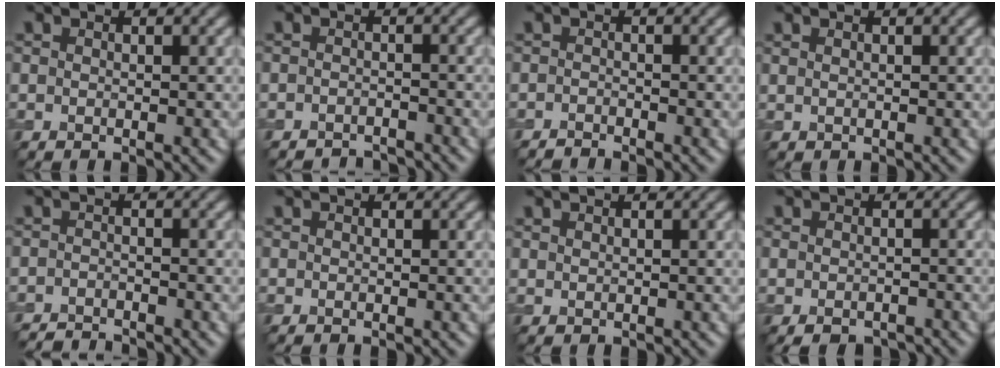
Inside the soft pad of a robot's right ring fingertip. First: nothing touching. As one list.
[{"total": 2.8, "force": [-2.7, 0.6, 0.3], "torque": [0.002, -0.002, -0.045]}, {"total": 1.2, "force": [-1.2, 0.1, 0.2], "torque": [-0.002, -0.003, -0.025]}, {"total": 1.8, "force": [0.8, 1.0, 1.2], "torque": [-0.007, 0.006, -0.003]}, {"total": 2.6, "force": [-2.6, 0.3, 0.4], "torque": [-0.002, -0.005, -0.050]}, {"total": 0.0}, {"total": 0.7, "force": [0.6, 0.3, 0.3], "torque": [-0.006, -0.002, 0.010]}, {"total": 2.2, "force": [-1.5, 1.1, 1.2], "torque": [-0.021, -0.007, -0.021]}]